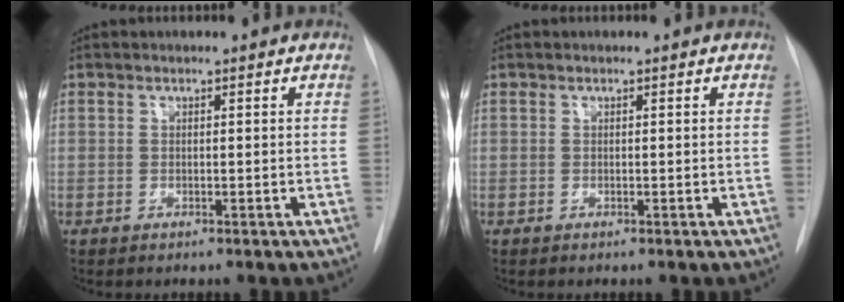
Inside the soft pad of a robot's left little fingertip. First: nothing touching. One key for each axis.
{"total": 0.0}